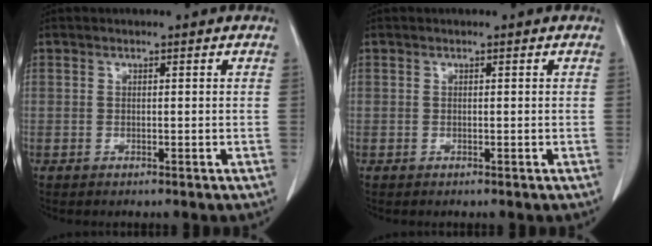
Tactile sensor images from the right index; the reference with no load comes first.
{"total": 0.0}